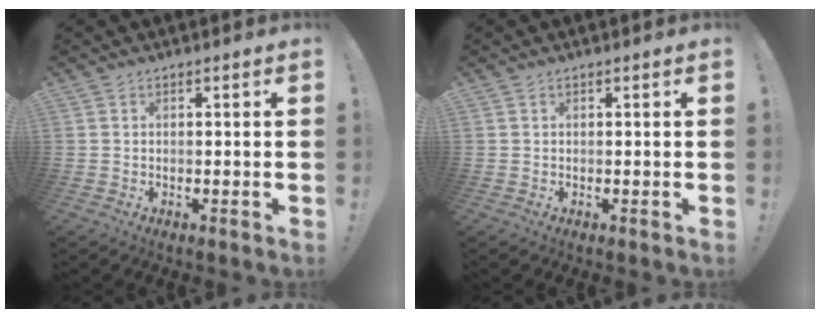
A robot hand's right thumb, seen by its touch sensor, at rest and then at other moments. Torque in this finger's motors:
{"motor_torque": [-0.07, -0.09, 0.16, 0.11, 0.03]}